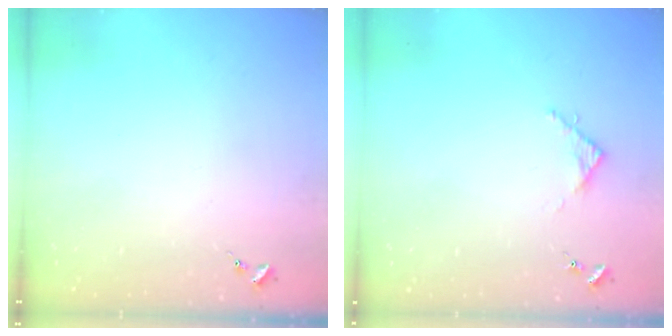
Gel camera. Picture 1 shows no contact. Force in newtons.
{"total": 3.1, "press": 3.1, "slide": 0.4}